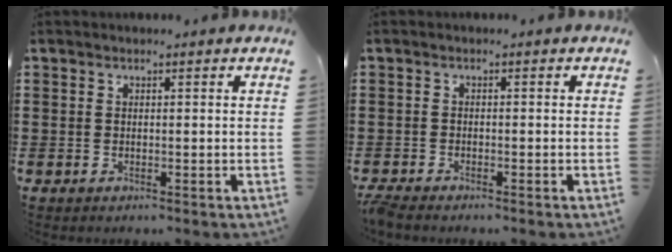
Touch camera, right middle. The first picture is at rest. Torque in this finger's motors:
{"motor_torque": [0.25, 0.23, 0.07, 0.03]}